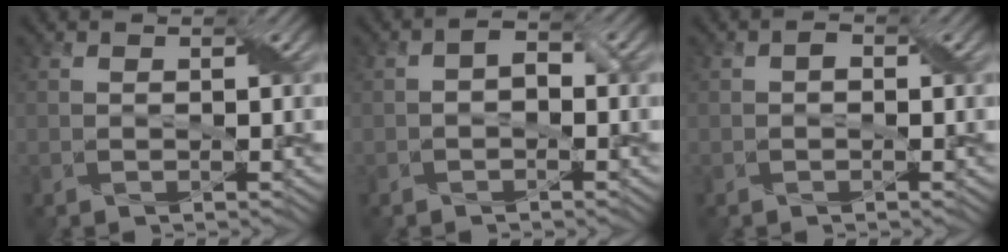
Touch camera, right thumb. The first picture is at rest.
{"total": 2.2, "force": [-0.4, 1.3, 1.7], "torque": [-0.031, 0.005, -0.011]}
{"total": 0.9, "force": [-0.1, 0.6, 0.6], "torque": [-0.010, 0.002, -0.004]}